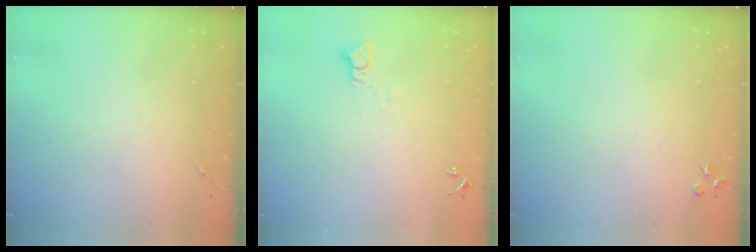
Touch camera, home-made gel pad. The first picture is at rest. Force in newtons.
{"total": 2.4, "press": 2.4, "slide": 0.2}
{"total": 3.5, "press": 3.5, "slide": 0.4}